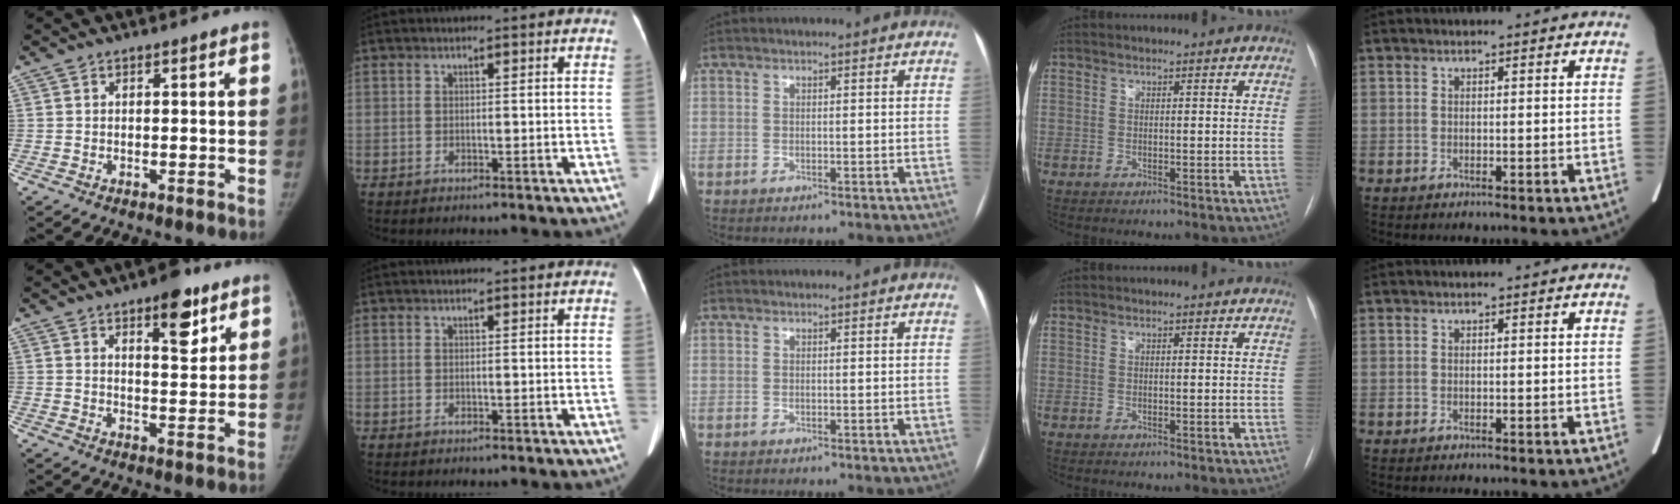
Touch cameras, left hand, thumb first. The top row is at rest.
{"thumb": {"total": 8.7, "force": [5.2, 3.4, 6.1], "torque": [-0.061, -0.029, 0.073]}, "index": {"total": 0.7, "force": [0.7, 0.0, 0.2], "torque": [-0.006, 0.004, 0.011]}}